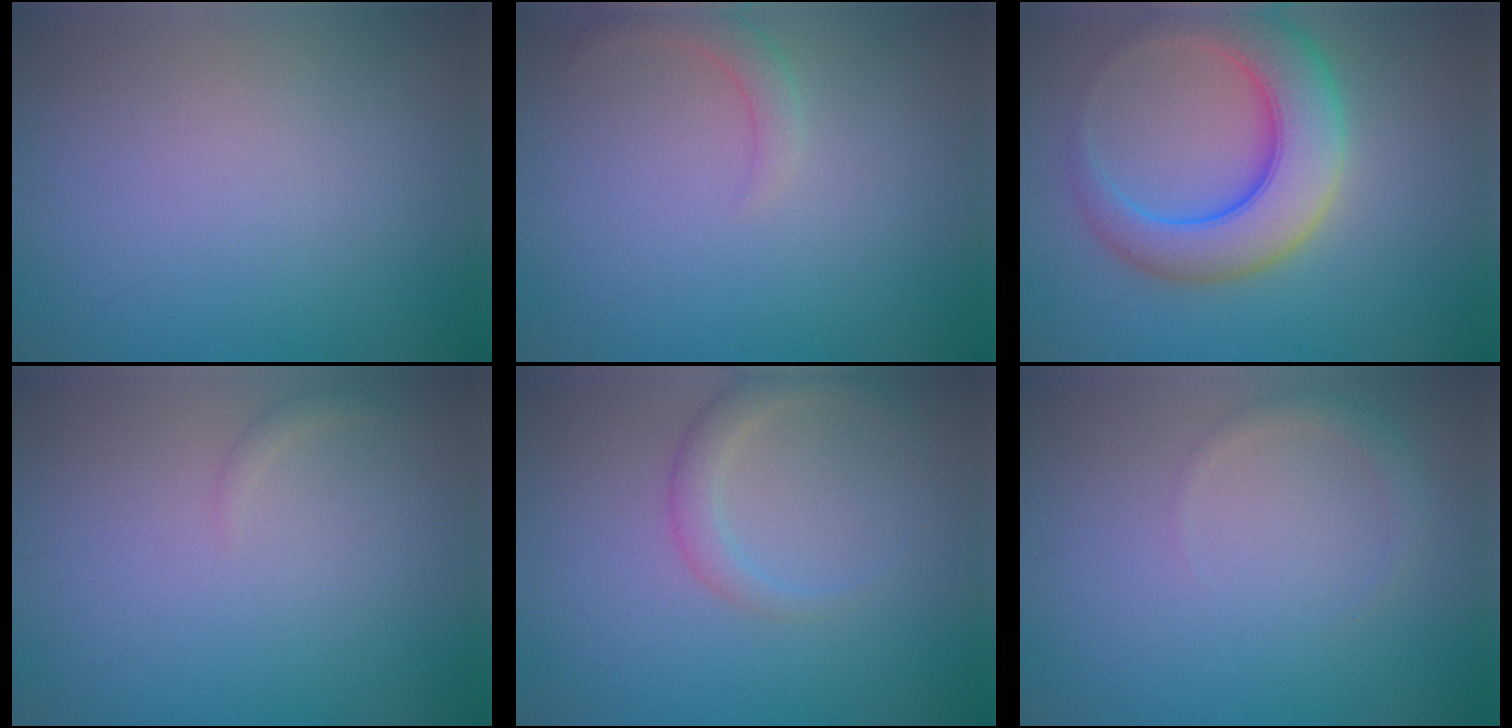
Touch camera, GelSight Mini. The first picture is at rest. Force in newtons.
{"total": 1.9, "press": 1.8, "slide": 0.1}
{"total": 7.8, "press": 7.8, "slide": 0.3}
{"total": 0.6, "press": 0.6, "slide": 0.1}
{"total": 2.4, "press": 2.4, "slide": 0.2}
{"total": 1.3, "press": 1.3, "slide": 0.1}